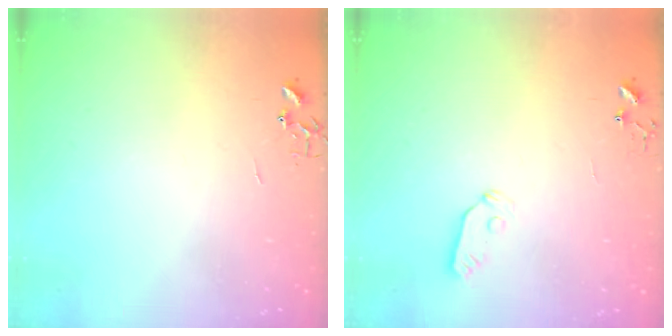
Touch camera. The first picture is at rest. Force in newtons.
{"total": 3.8, "press": 3.7, "slide": 0.5}